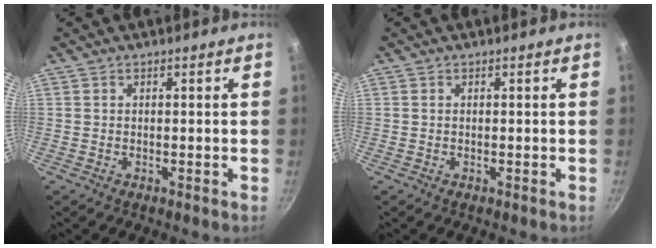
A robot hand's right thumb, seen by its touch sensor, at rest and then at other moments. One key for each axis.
{"total": 0.0}